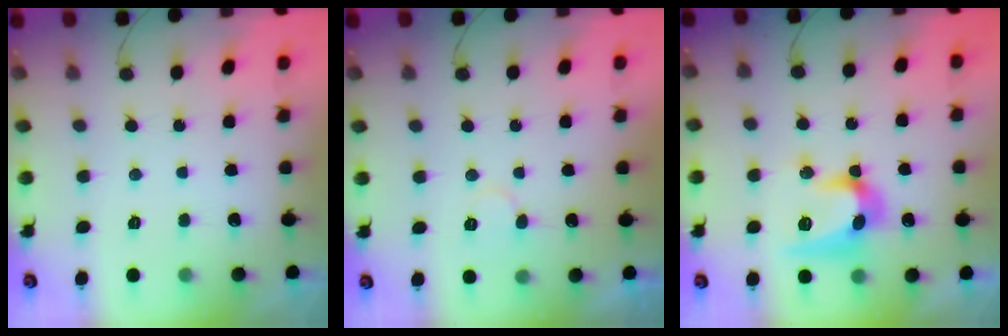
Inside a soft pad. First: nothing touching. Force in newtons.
{"total": 7.2, "press": 7.2, "slide": 0.6}
{"total": 15.0, "press": 14.9, "slide": 0.8}